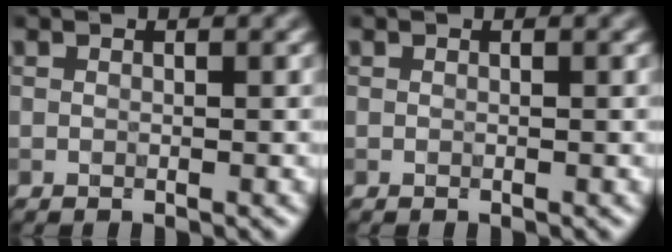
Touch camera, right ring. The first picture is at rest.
{"total": 0.0}